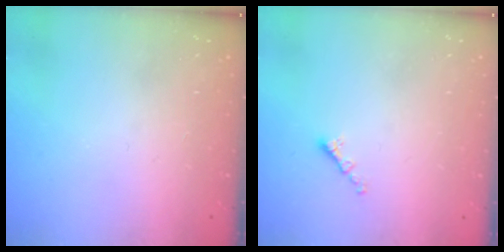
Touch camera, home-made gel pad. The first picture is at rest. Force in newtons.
{"total": 1.4, "press": 1.3, "slide": 0.5}